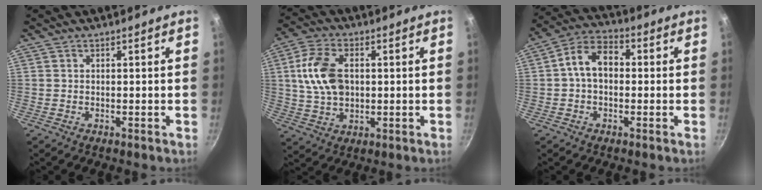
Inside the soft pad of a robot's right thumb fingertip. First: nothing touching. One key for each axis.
{"total": 11.7, "fx": 1.6, "fy": 7.6, "fz": 8.7, "tx": -0.156, "ty": 0.007, "tz": 0.028}
{"total": 8.8, "fx": 0.3, "fy": 6.1, "fz": 6.3, "tx": -0.087, "ty": 0.030, "tz": -0.010}